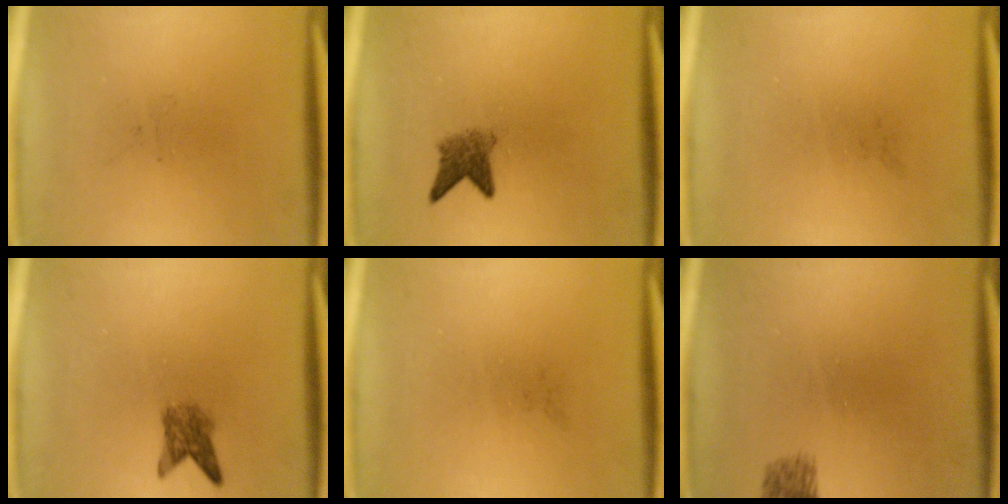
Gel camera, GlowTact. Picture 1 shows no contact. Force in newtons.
{"total": 3.1}
{"total": 0.0}
{"total": 2.9}
{"total": 0.0}
{"total": 1.9}